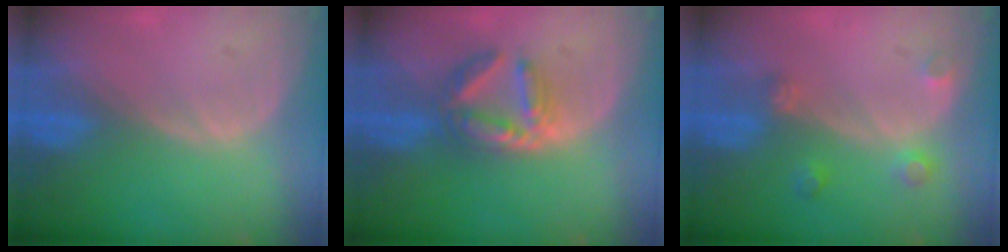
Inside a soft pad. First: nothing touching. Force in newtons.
{"total": 6.0, "press": 5.7, "slide": 1.8}
{"total": 2.7, "press": 2.6, "slide": 0.5}